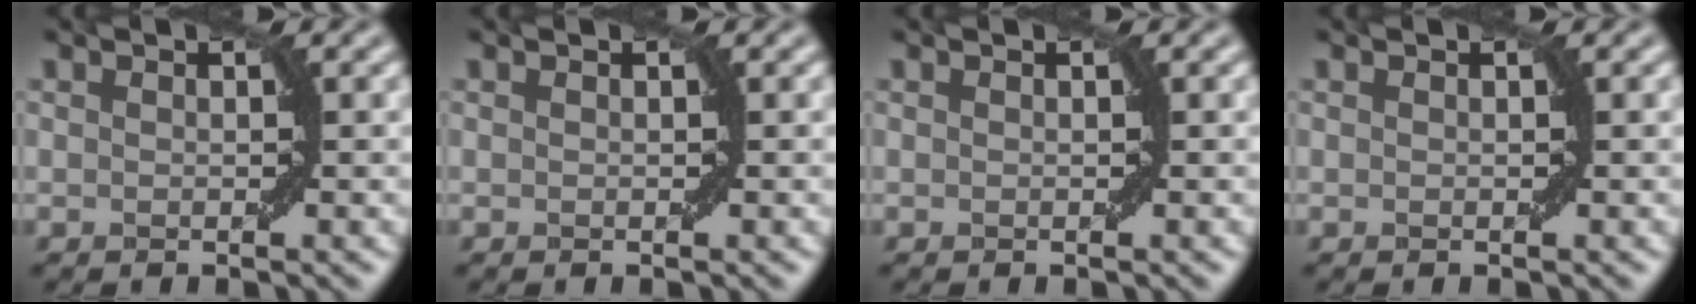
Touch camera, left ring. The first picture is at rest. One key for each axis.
{"total": 0.0}
{"total": 0.0}
{"total": 0.0}